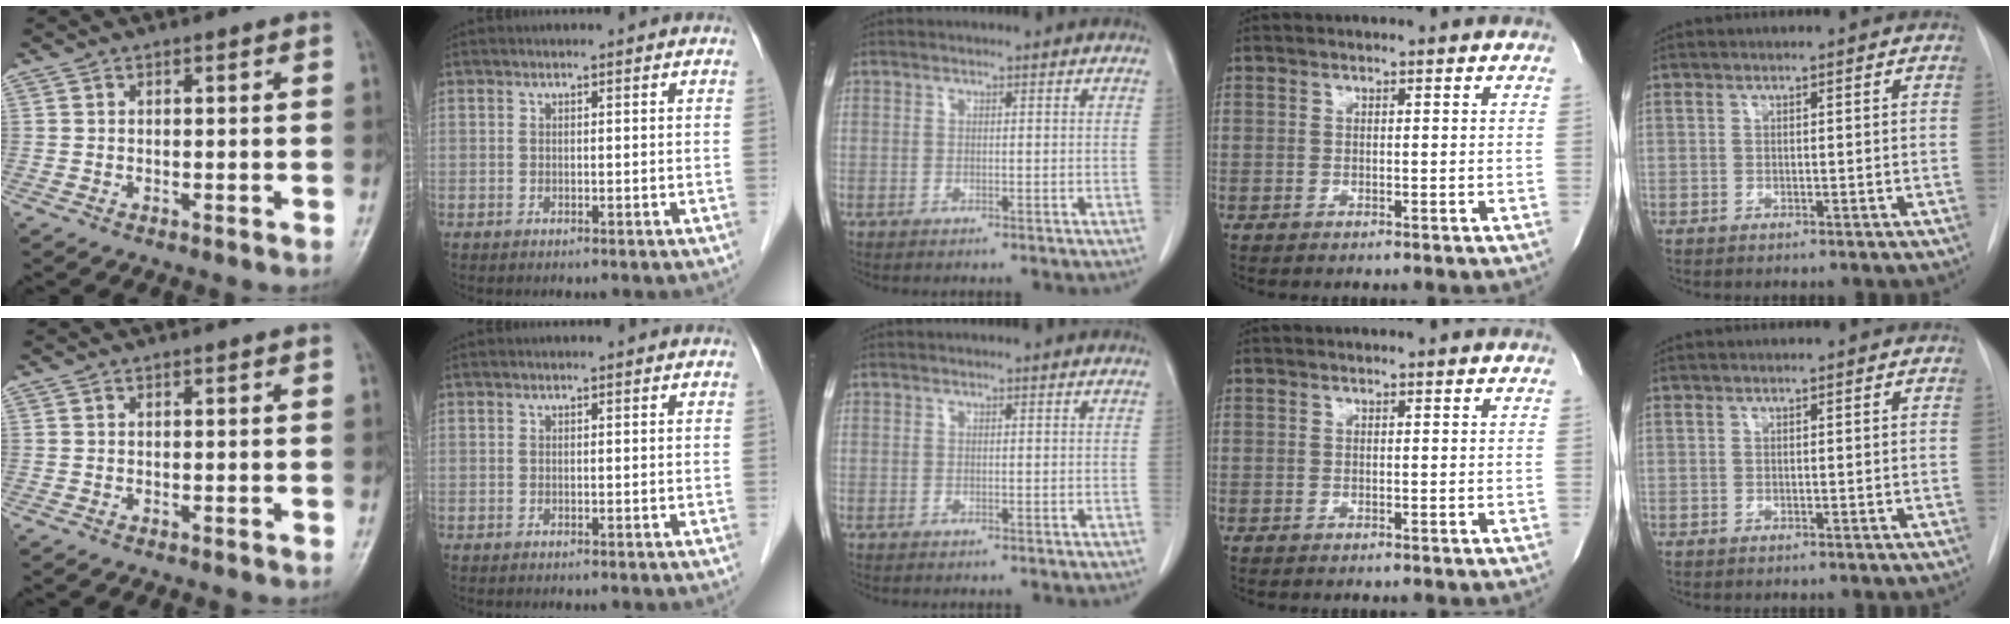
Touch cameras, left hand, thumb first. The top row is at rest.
{}